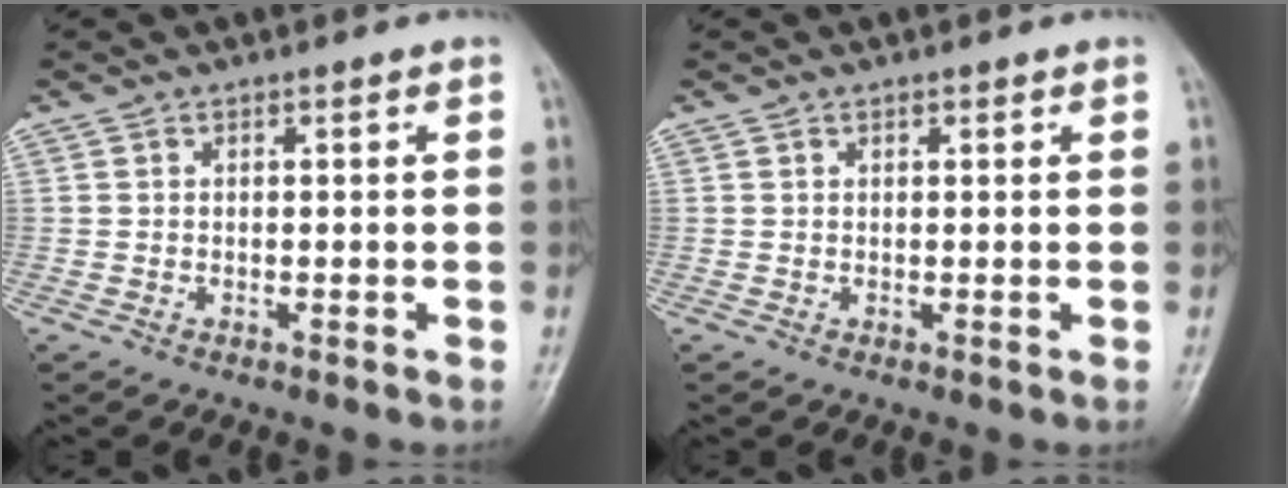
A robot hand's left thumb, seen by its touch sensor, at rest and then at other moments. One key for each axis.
{"total": 0.5, "fx": 0.4, "fy": 0.3, "fz": 0.2, "tx": -0.001, "ty": -0.003, "tz": 0.005}